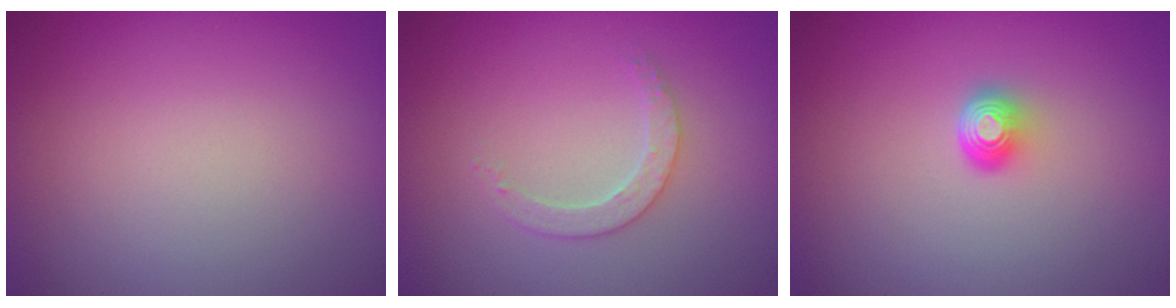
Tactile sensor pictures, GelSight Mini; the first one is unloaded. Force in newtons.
{"total": 2.2, "press": 2.2, "slide": 0.6}
{"total": 2.0, "press": 1.3, "slide": 1.5}